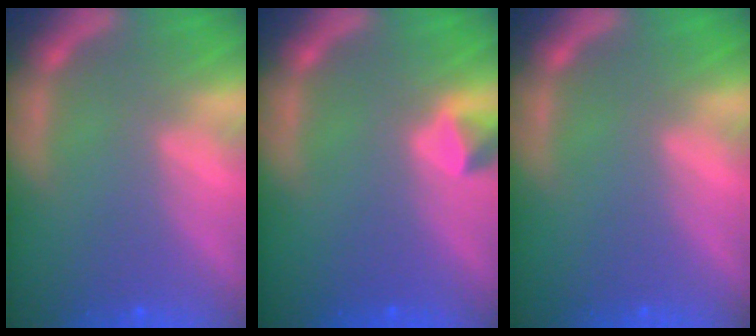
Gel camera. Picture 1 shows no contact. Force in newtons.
{"total": 1.4}
{"total": 0.0}